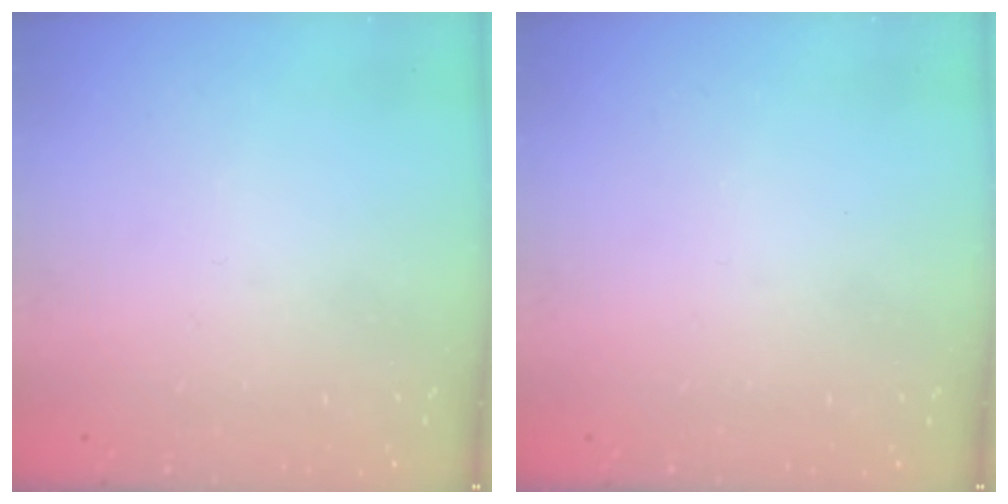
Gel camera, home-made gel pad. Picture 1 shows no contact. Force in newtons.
{"total": 0.0}